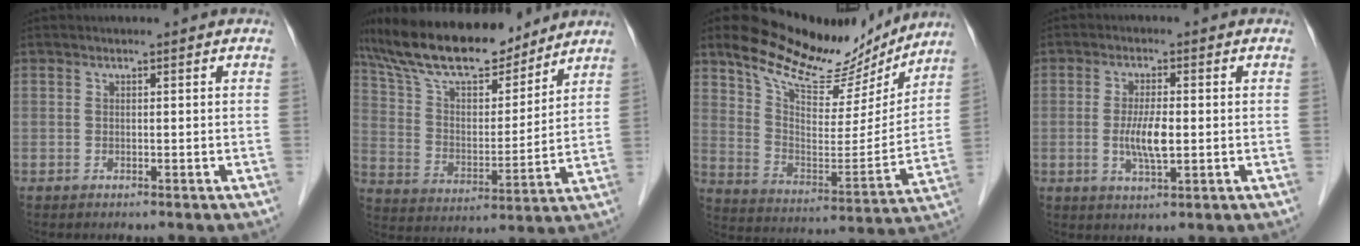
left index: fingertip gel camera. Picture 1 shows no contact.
{"total": 19.5, "force": [16.3, 5.3, 9.4], "torque": [-0.171, 0.022, 0.283]}
{"total": 19.1, "force": [16.8, 5.5, 7.4], "torque": [-0.122, -0.021, 0.256]}
{"total": 5.1, "force": [-0.7, 1.1, 4.9], "torque": [-0.103, -0.012, -0.013]}